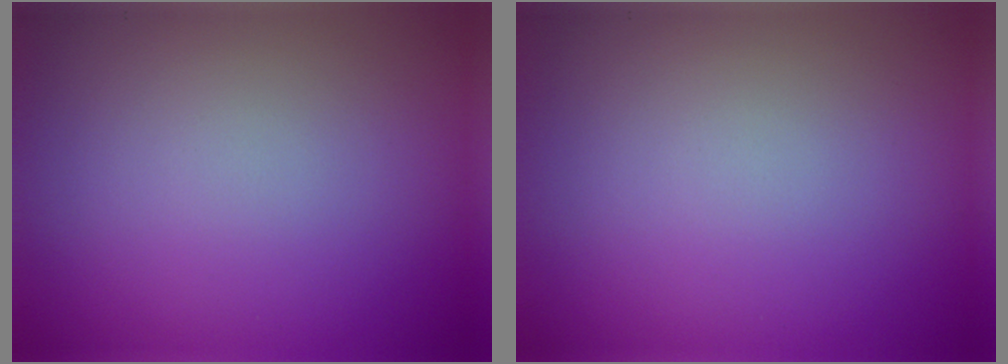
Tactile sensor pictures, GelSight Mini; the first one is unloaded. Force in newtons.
{"total": 0.0}